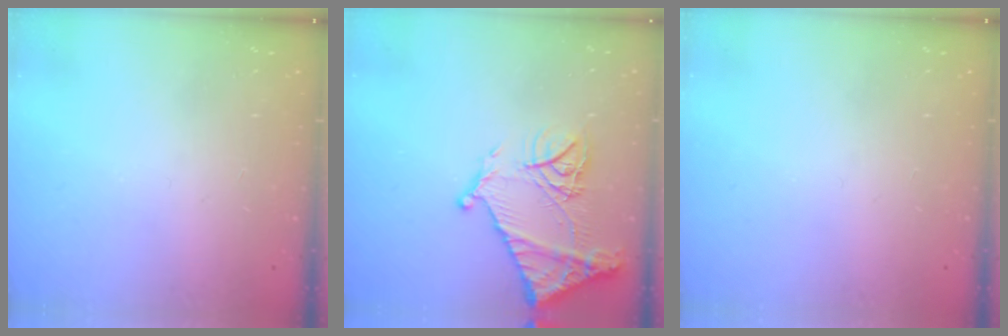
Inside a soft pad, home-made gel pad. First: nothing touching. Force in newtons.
{"total": 17.2, "press": 17.1, "slide": 1.7}
{"total": 0.0}